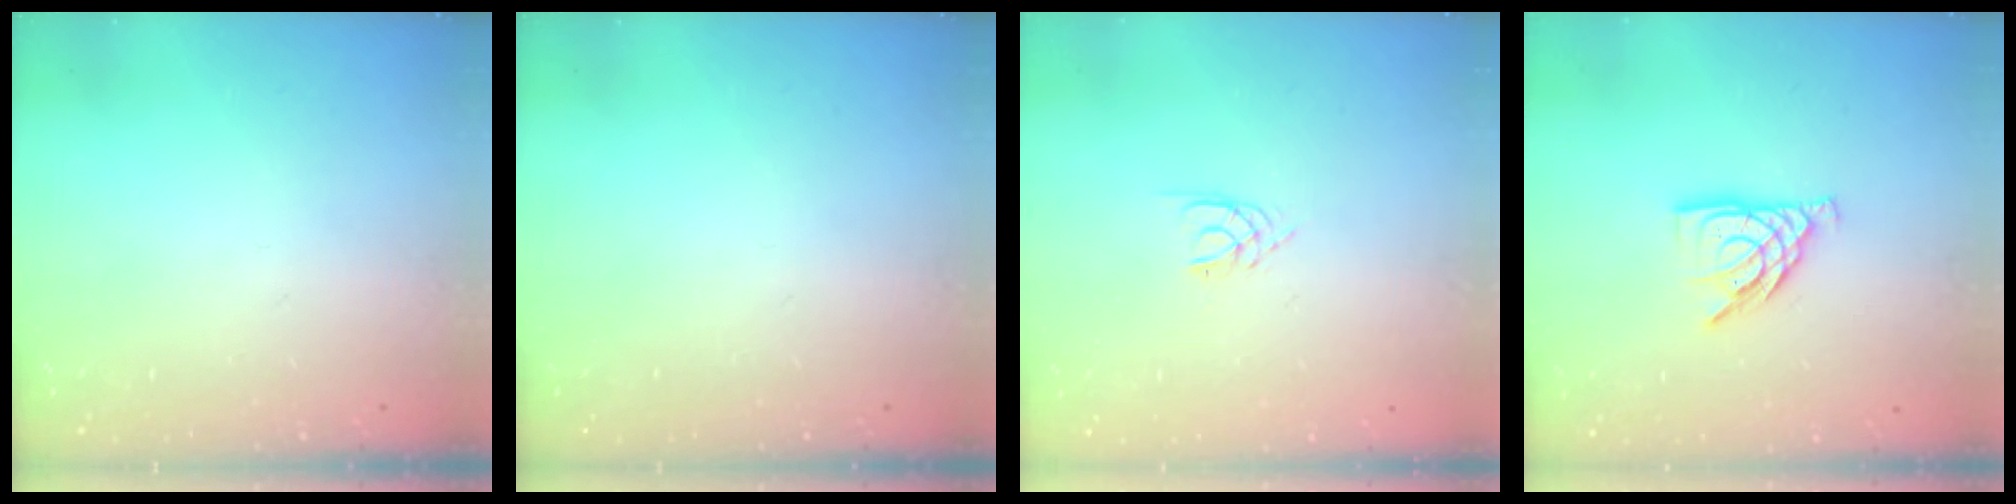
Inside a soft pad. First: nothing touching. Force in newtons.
{"total": 0.0}
{"total": 2.4, "press": 2.4, "slide": 0.3}
{"total": 9.1, "press": 9.1, "slide": 0.8}